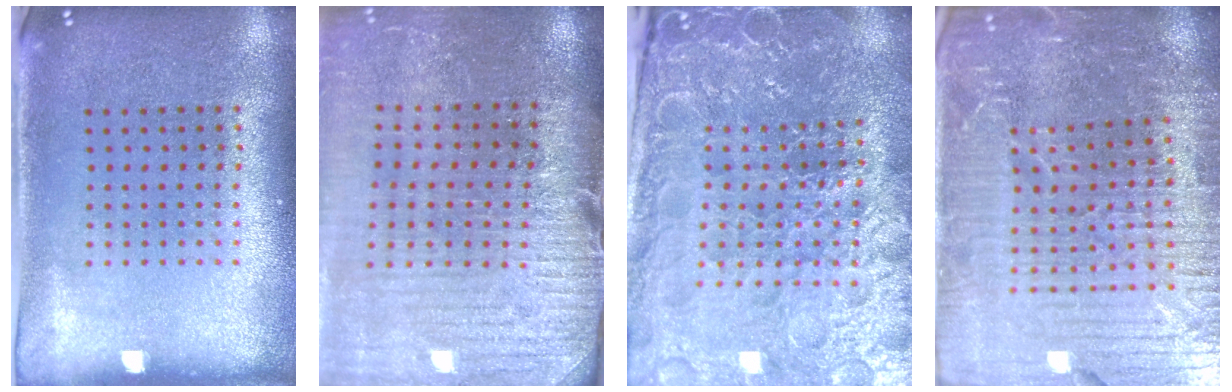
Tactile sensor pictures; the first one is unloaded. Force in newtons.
{"total": 3.5, "press": 3.1, "slide": 1.6}
{"total": 5.0, "press": 4.8, "slide": 1.5}
{"total": 5.6, "press": 5.1, "slide": 2.2}